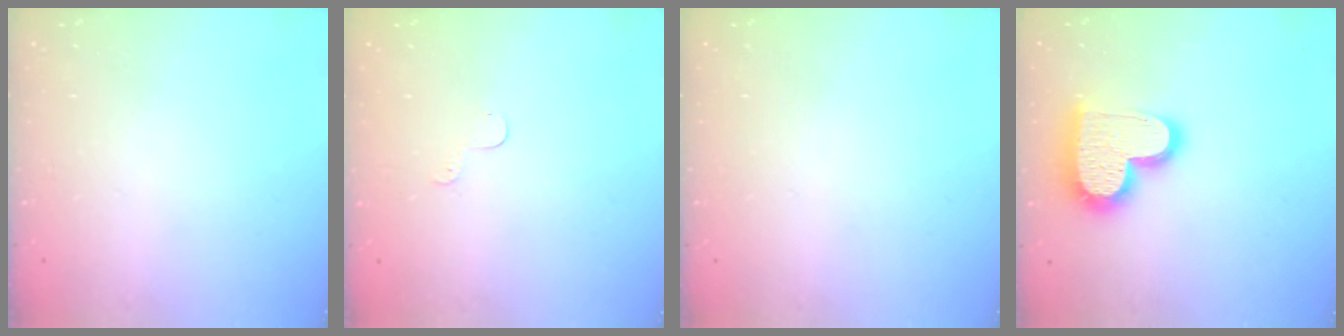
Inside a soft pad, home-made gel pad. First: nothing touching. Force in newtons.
{"total": 2.9, "press": 2.8, "slide": 0.3}
{"total": 0.0}
{"total": 18.1, "press": 18.1, "slide": 1.3}